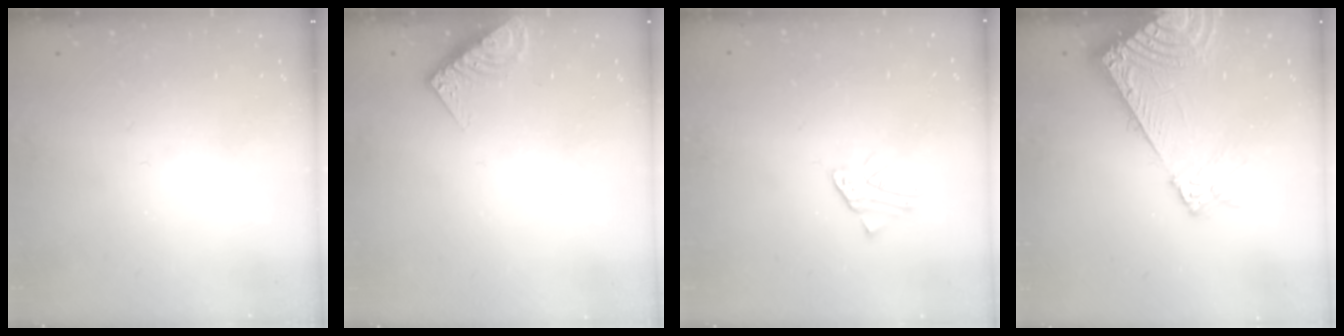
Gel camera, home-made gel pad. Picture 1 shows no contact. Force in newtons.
{"total": 8.7, "press": 8.6, "slide": 1.0}
{"total": 1.5, "press": 1.5, "slide": 0.2}
{"total": 10.5, "press": 10.4, "slide": 1.5}